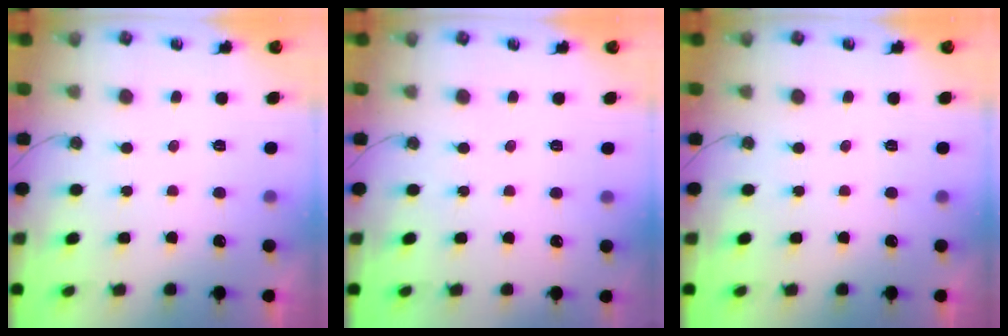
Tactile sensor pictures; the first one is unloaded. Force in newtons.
{"total": 2.2, "press": 2.1, "slide": 0.3}
{"total": 0.0}